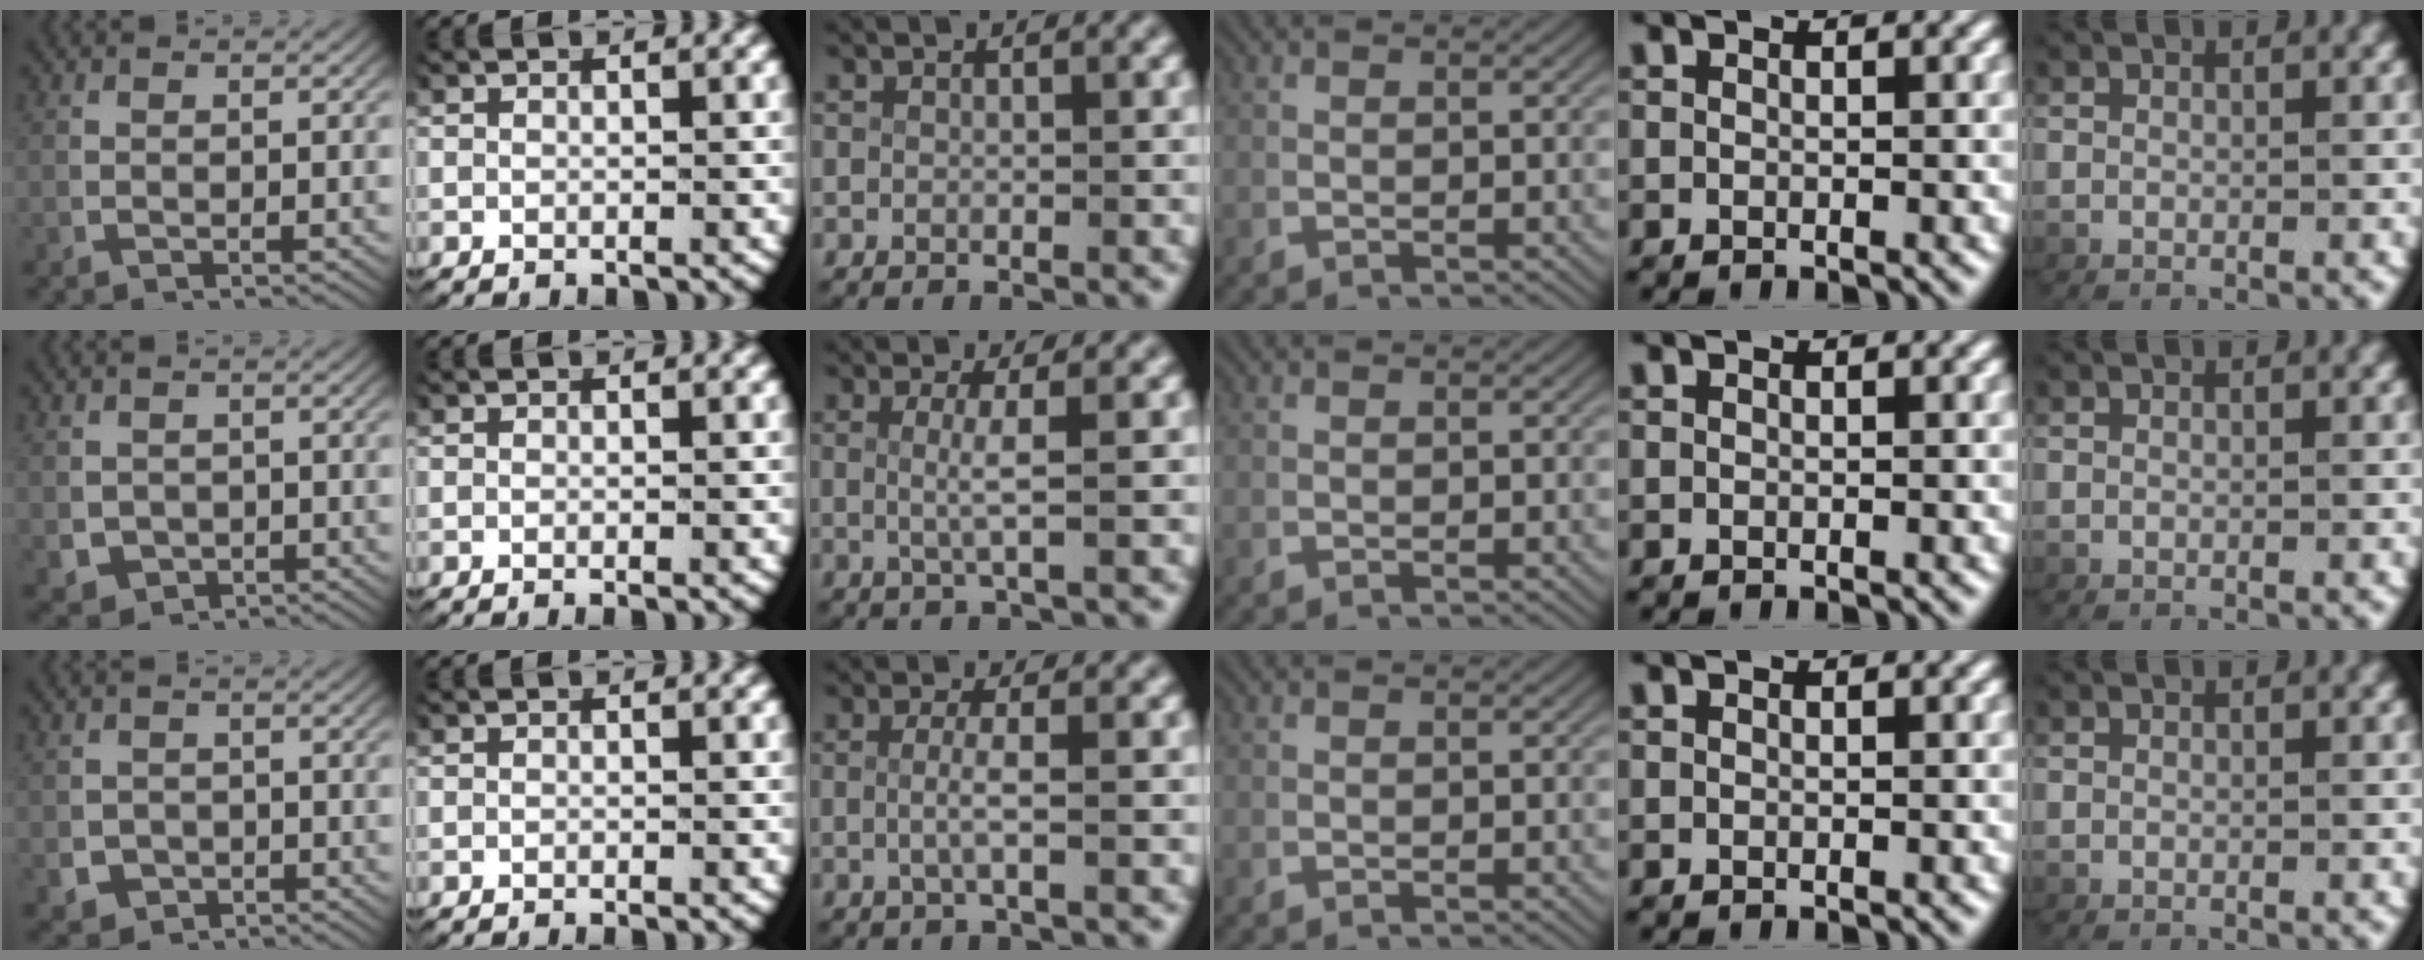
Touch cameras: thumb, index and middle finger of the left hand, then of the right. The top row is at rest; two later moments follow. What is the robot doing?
{"motion": "lift_and_place", "object": "paper towel"}